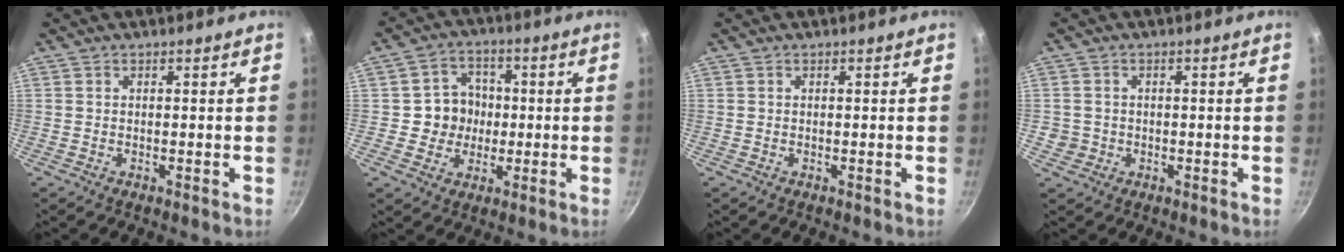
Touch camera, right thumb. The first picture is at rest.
{"total": 7.7, "force": [-0.3, 7.2, 2.7], "torque": [-0.001, 0.013, -0.013]}
{"total": 0.0}
{"total": 3.0, "force": [-0.5, 2.9, 0.7], "torque": [-0.005, 0.009, -0.005]}